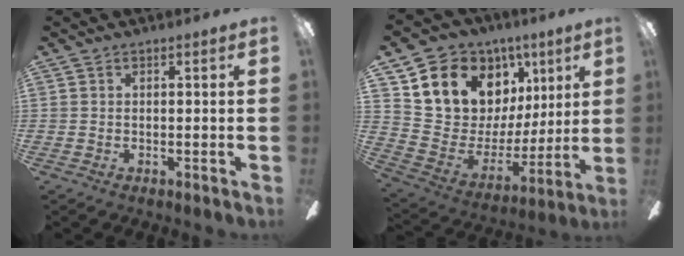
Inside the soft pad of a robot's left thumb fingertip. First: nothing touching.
{"total": 15.8, "force": [9.4, 11.2, 6.0], "torque": [-0.124, -0.057, 0.187]}